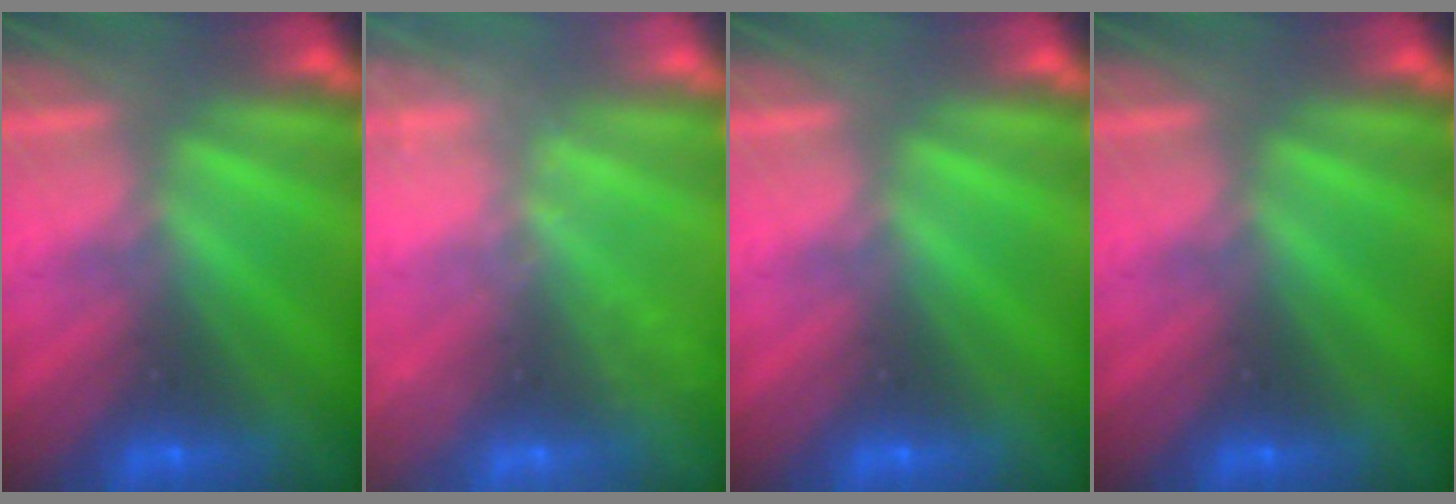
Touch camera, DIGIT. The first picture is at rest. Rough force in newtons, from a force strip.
{"total": 2.3}
{"total": 0.0}
{"total": 0.0}